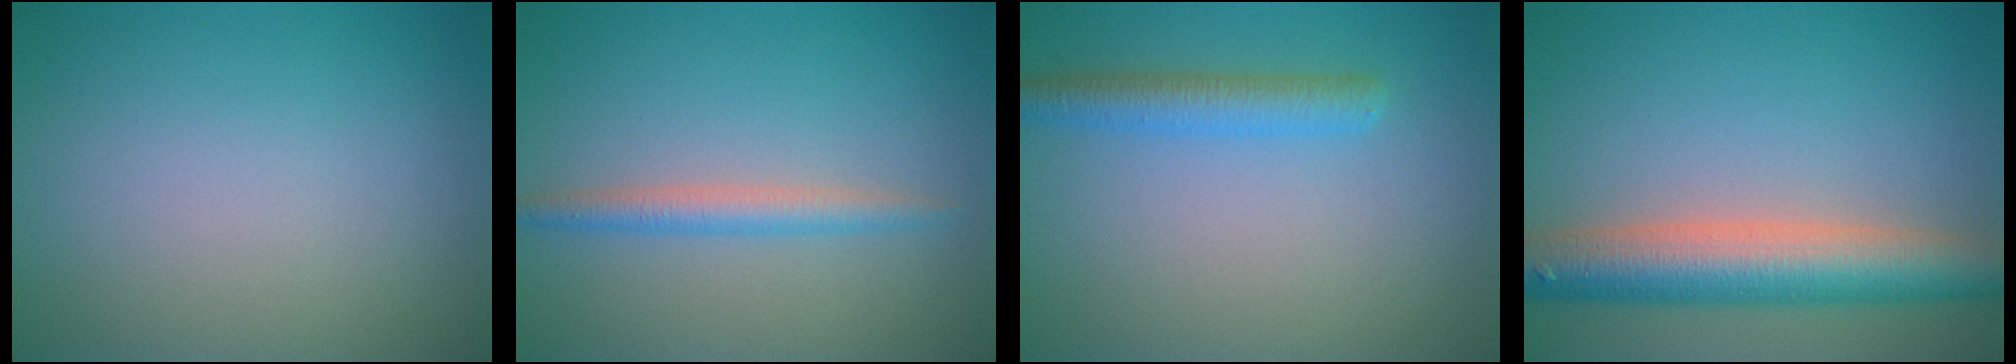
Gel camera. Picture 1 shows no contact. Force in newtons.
{"total": 2.2, "press": 2.2, "slide": 0.0}
{"total": 2.9, "press": 2.9, "slide": 0.2}
{"total": 7.9, "press": 7.9, "slide": 0.5}